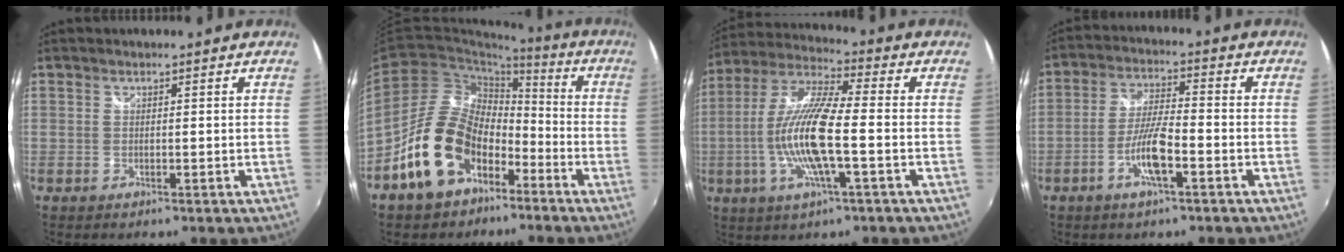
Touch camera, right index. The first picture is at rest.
{"total": 15.0, "force": [-8.4, 9.5, 7.9], "torque": [-0.151, 0.030, -0.130]}
{"total": 15.4, "force": [-3.1, 2.6, 14.9], "torque": [-0.292, -0.006, -0.061]}
{"total": 7.7, "force": [-3.6, 1.1, 6.8], "torque": [-0.138, 0.000, -0.065]}